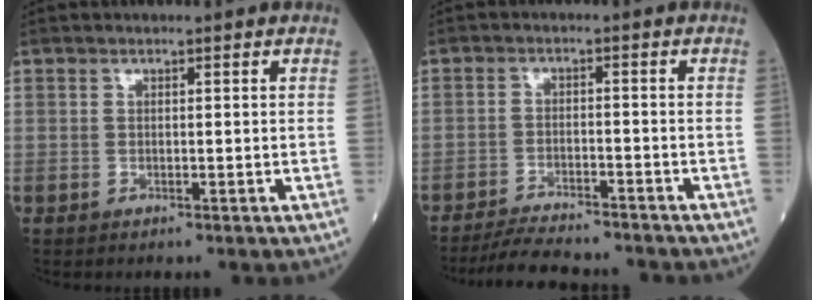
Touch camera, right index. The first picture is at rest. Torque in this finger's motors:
{"motor_torque": [0.57, -0.62, 0.10, 0.02]}